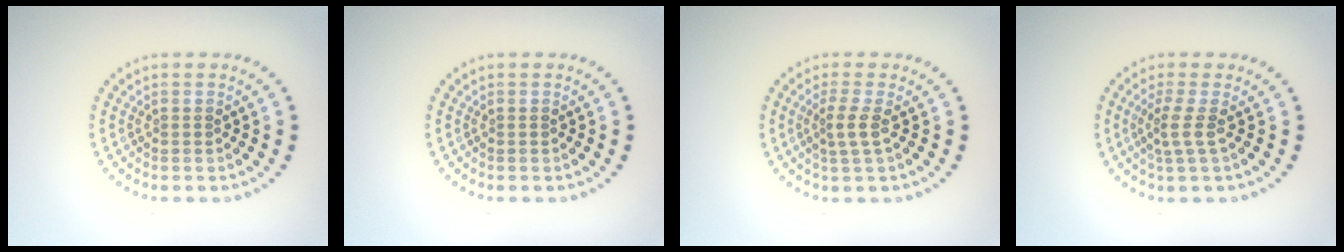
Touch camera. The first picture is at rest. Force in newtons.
{"total": 0.0}
{"total": 1.8, "press": 1.4, "slide": 1.2}
{"total": 1.9, "press": 1.4, "slide": 1.3}